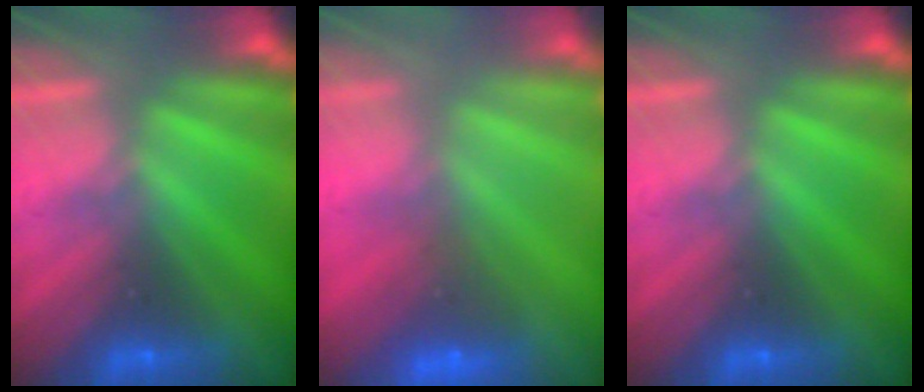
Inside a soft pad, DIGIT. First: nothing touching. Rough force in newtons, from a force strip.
{"total": 7.1}
{"total": 0.0}